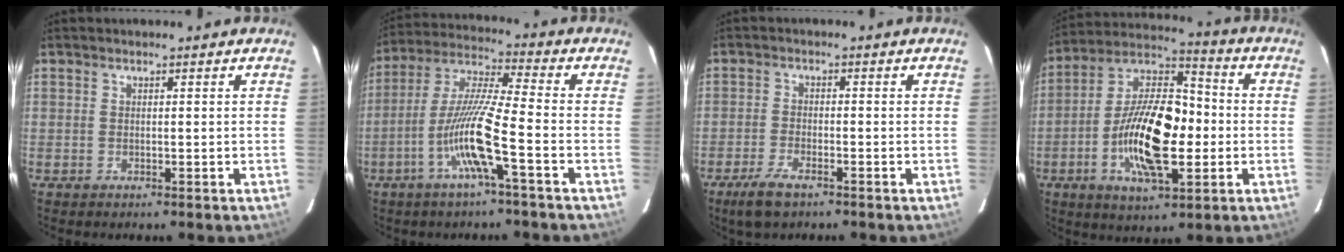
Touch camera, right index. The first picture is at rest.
{"total": 11.8, "force": [-4.4, -0.4, 10.9], "torque": [-0.221, 0.004, -0.090]}
{"total": 4.7, "force": [-3.3, 1.2, 3.1], "torque": [-0.074, -0.007, -0.057]}
{"total": 17.1, "force": [-3.1, 6.1, 15.7], "torque": [-0.300, 0.015, -0.055]}